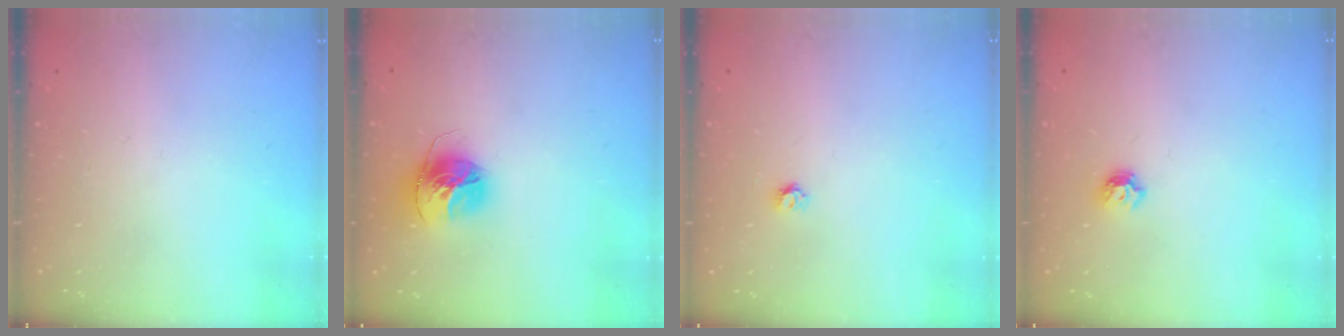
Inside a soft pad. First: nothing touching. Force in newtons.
{"total": 14.3, "press": 14.3, "slide": 1.5}
{"total": 3.2, "press": 3.2, "slide": 0.3}
{"total": 5.5, "press": 5.5, "slide": 0.8}